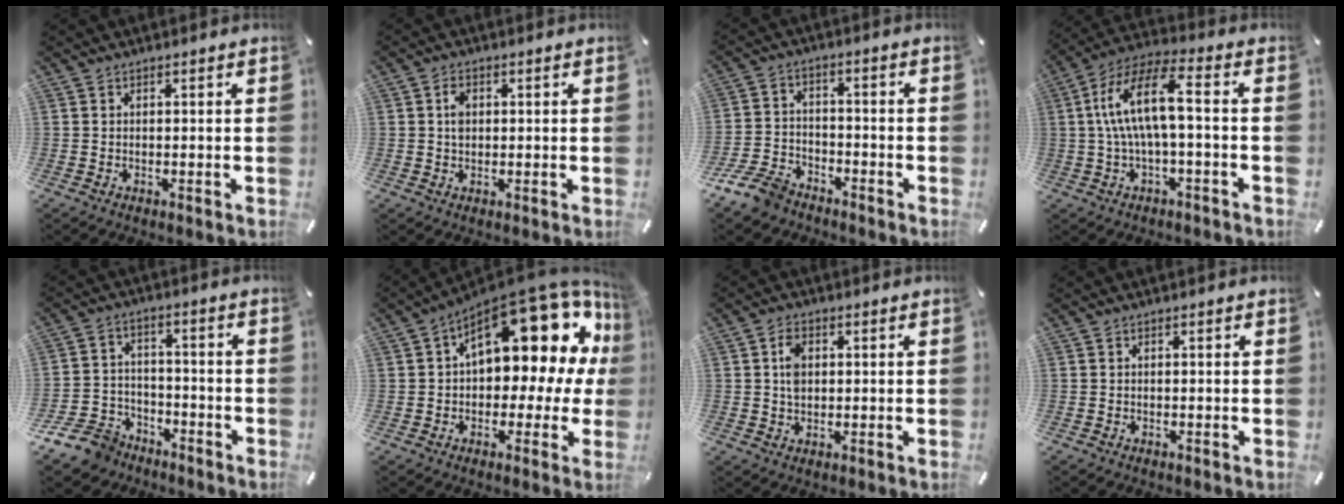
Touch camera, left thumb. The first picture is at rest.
{"total": 2.8, "force": [0.4, 2.0, 1.9], "torque": [-0.032, 0.004, 0.005]}
{"total": 9.1, "force": [-7.3, 4.3, 3.2], "torque": [-0.062, 0.038, -0.139]}
{"total": 13.5, "force": [0.2, 4.5, 12.7], "torque": [-0.255, 0.004, 0.000]}
{"total": 10.6, "force": [-7.8, 6.6, 2.9], "torque": [-0.056, 0.058, -0.145]}
{"total": 19.2, "force": [8.7, 9.0, 14.6], "torque": [-0.192, -0.071, 0.143]}
{"total": 4.3, "force": [0.7, 3.1, 2.9], "torque": [-0.046, 0.003, 0.008]}
{"total": 0.0}